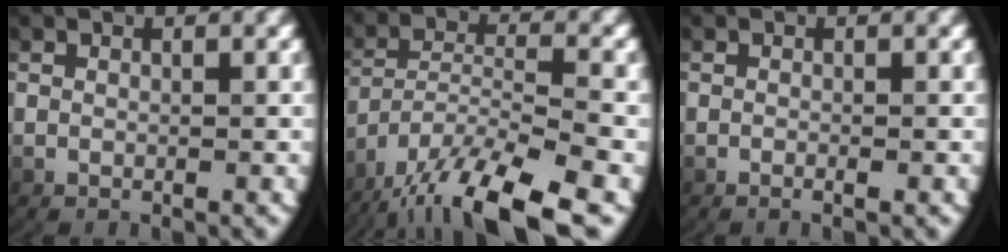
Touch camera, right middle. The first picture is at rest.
{"total": 7.6, "force": [-3.9, 2.9, 5.9], "torque": [-0.111, -0.015, -0.053]}
{"total": 0.6, "force": [-0.4, 0.1, 0.4], "torque": [-0.012, 0.005, -0.012]}